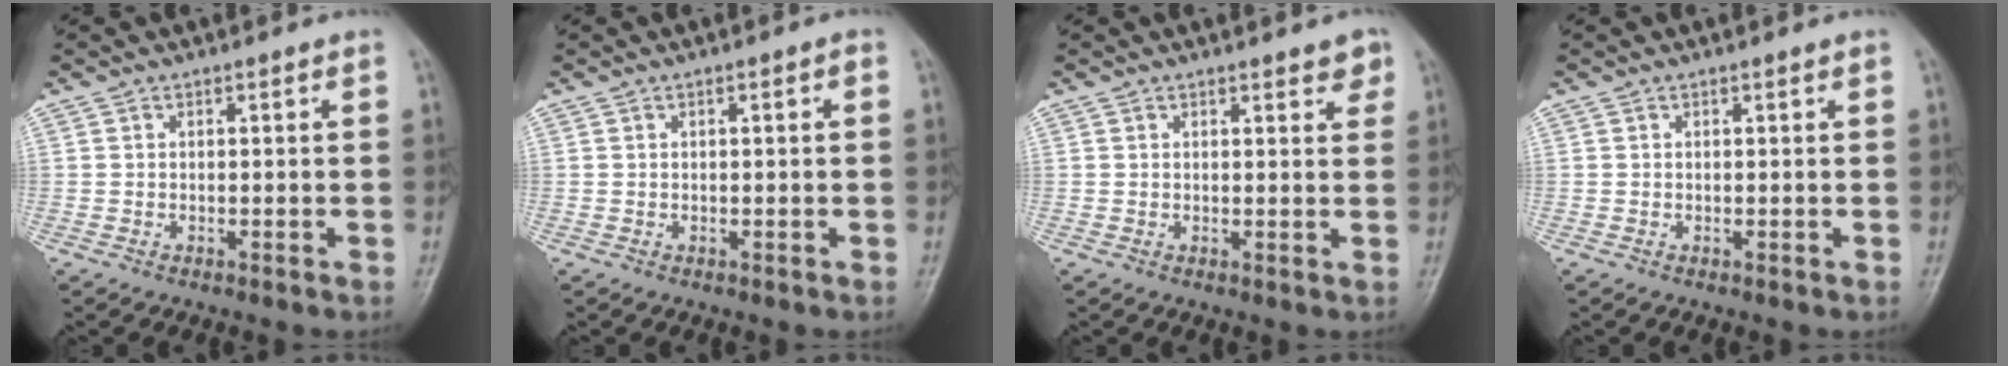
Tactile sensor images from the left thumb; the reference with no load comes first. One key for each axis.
{"total": 1.4, "fx": 0.2, "fy": 0.3, "fz": 1.3, "tx": -0.023, "ty": 0.005, "tz": 0.003}
{"total": 2.8, "fx": 1.9, "fy": 1.0, "fz": 1.8, "tx": -0.009, "ty": -0.008, "tz": 0.022}
{"total": 0.0}